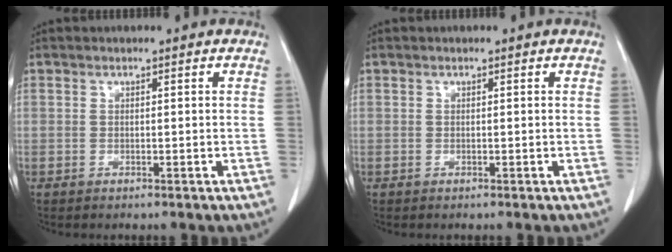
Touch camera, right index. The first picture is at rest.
{"total": 0.0}